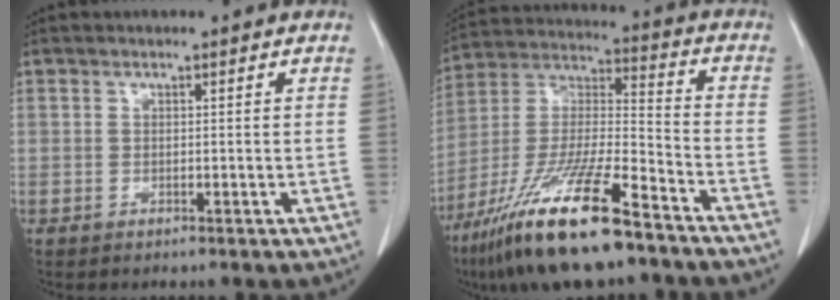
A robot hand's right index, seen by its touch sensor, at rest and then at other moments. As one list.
[{"total": 19.6, "force": [-13.2, 2.6, 14.3], "torque": [-0.301, -0.037, -0.243]}]